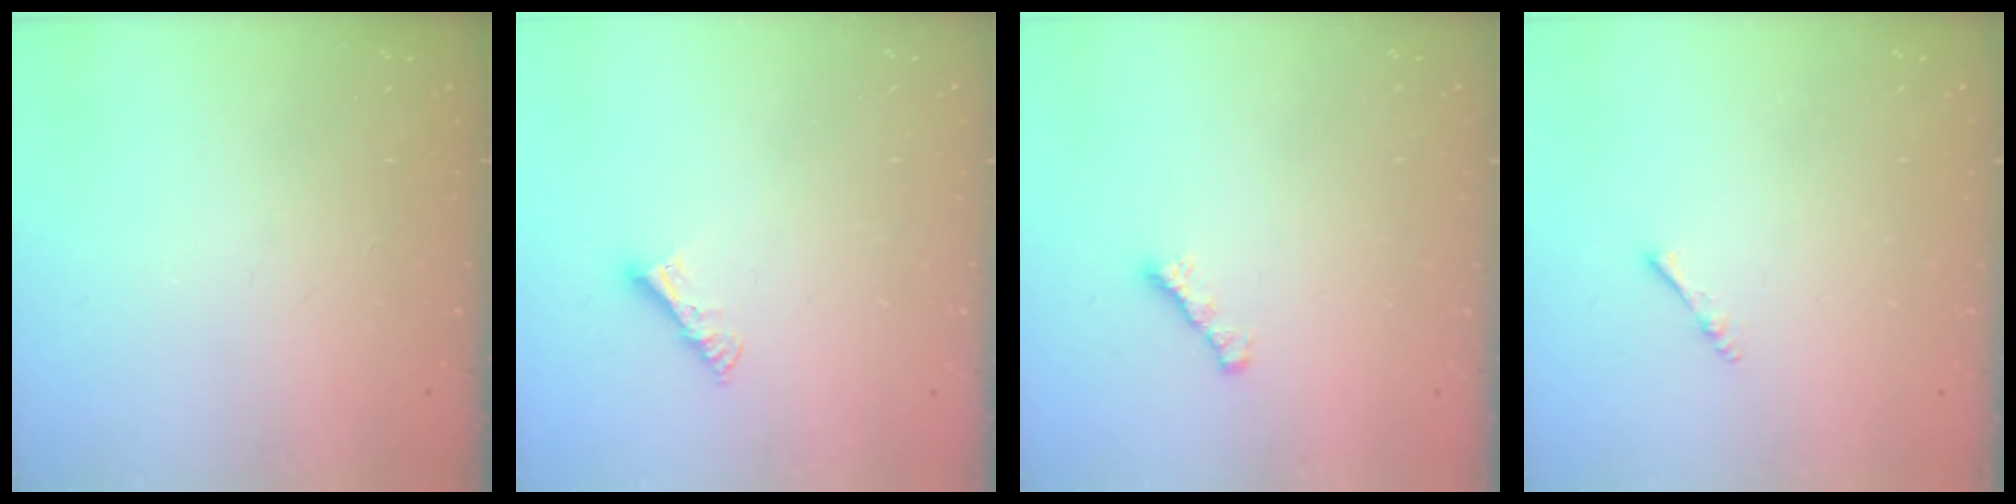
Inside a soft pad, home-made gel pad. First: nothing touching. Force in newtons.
{"total": 4.9, "press": 4.8, "slide": 0.4}
{"total": 1.8, "press": 1.7, "slide": 0.6}
{"total": 2.4, "press": 2.3, "slide": 0.5}